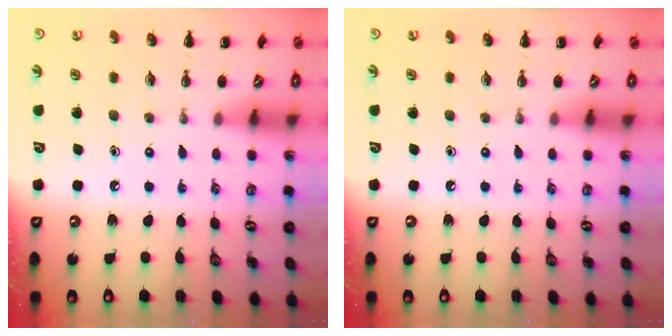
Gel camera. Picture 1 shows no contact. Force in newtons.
{"total": 0.0}